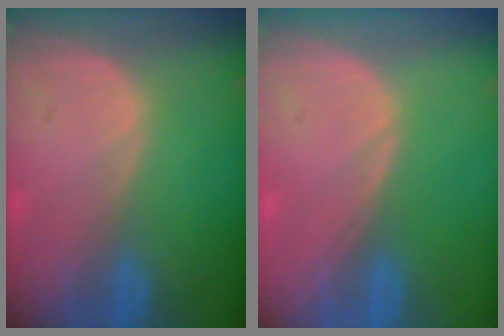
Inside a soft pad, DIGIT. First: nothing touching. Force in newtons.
{"total": 0.0}